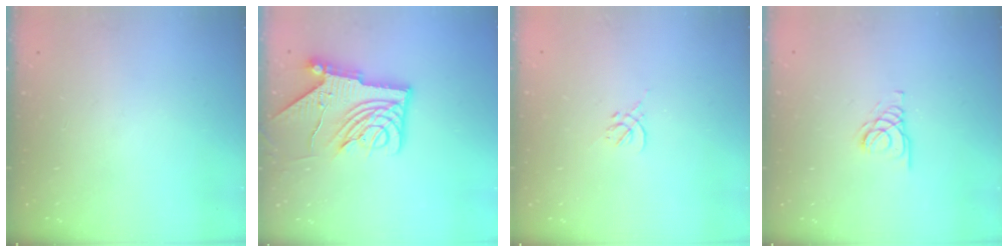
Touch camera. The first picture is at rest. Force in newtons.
{"total": 13.5, "press": 13.4, "slide": 1.6}
{"total": 0.0}
{"total": 2.1, "press": 2.1, "slide": 0.2}